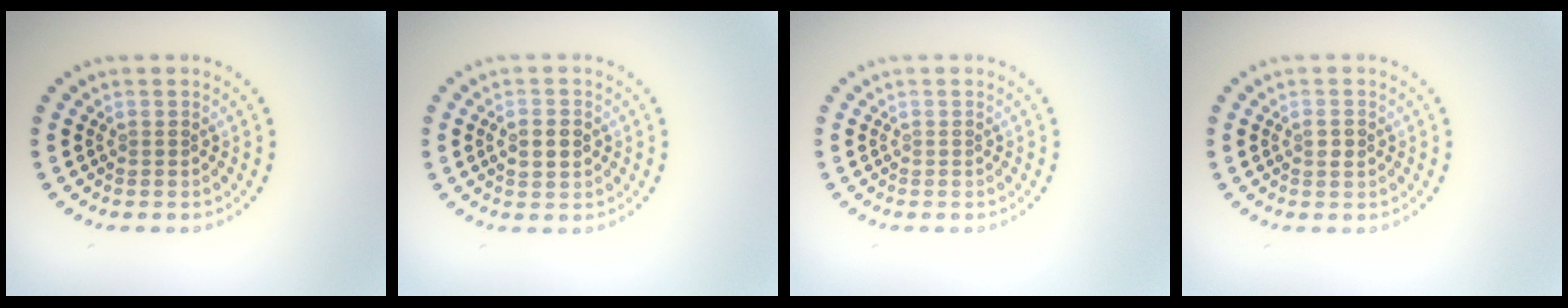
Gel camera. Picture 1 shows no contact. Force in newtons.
{"total": 2.9, "press": 2.9, "slide": 0.2}
{"total": 0.0}
{"total": 1.1, "press": 1.0, "slide": 0.2}